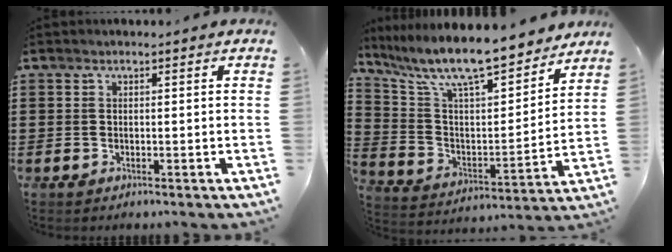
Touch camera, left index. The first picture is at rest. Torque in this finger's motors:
{"motor_torque": [2.14, 0.00, 0.50, 0.21]}